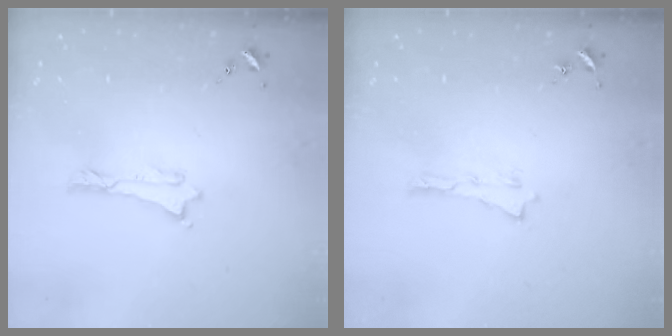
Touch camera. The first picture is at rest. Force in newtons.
{"total": 0.0}